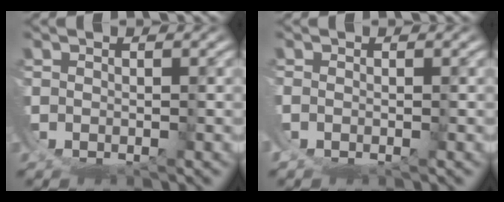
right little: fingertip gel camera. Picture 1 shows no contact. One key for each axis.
{"total": 1.0, "fx": -0.2, "fy": 0.8, "fz": 0.6, "tx": -0.015, "ty": -0.003, "tz": -0.005}